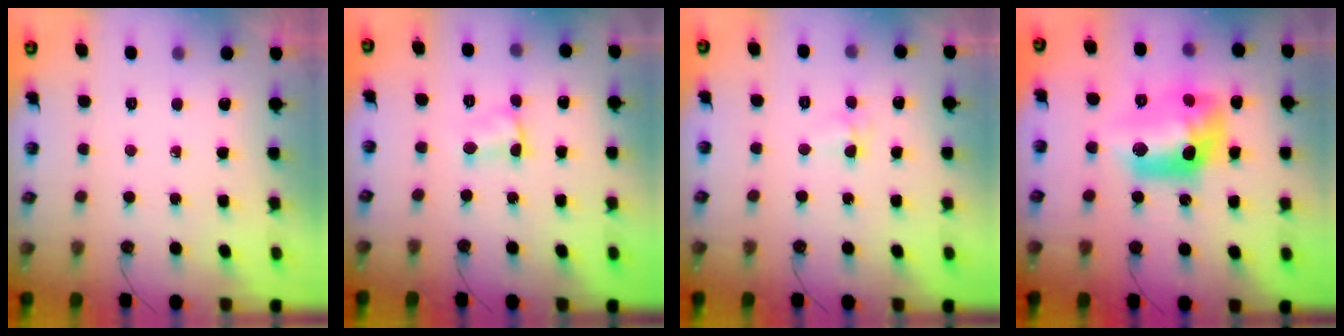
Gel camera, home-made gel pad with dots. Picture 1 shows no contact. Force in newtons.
{"total": 2.8, "press": 2.8, "slide": 0.3}
{"total": 4.0, "press": 3.9, "slide": 0.5}
{"total": 15.2, "press": 15.1, "slide": 1.2}